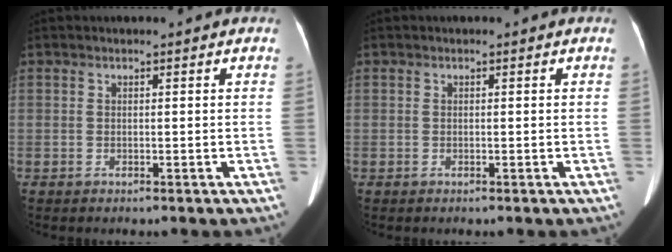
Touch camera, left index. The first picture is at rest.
{"total": 0.0}